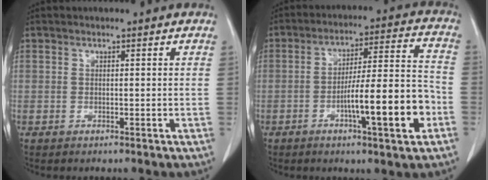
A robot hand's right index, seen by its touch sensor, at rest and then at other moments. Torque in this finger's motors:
{"motor_torque": [1.71, -0.43, 0.55, 0.14]}